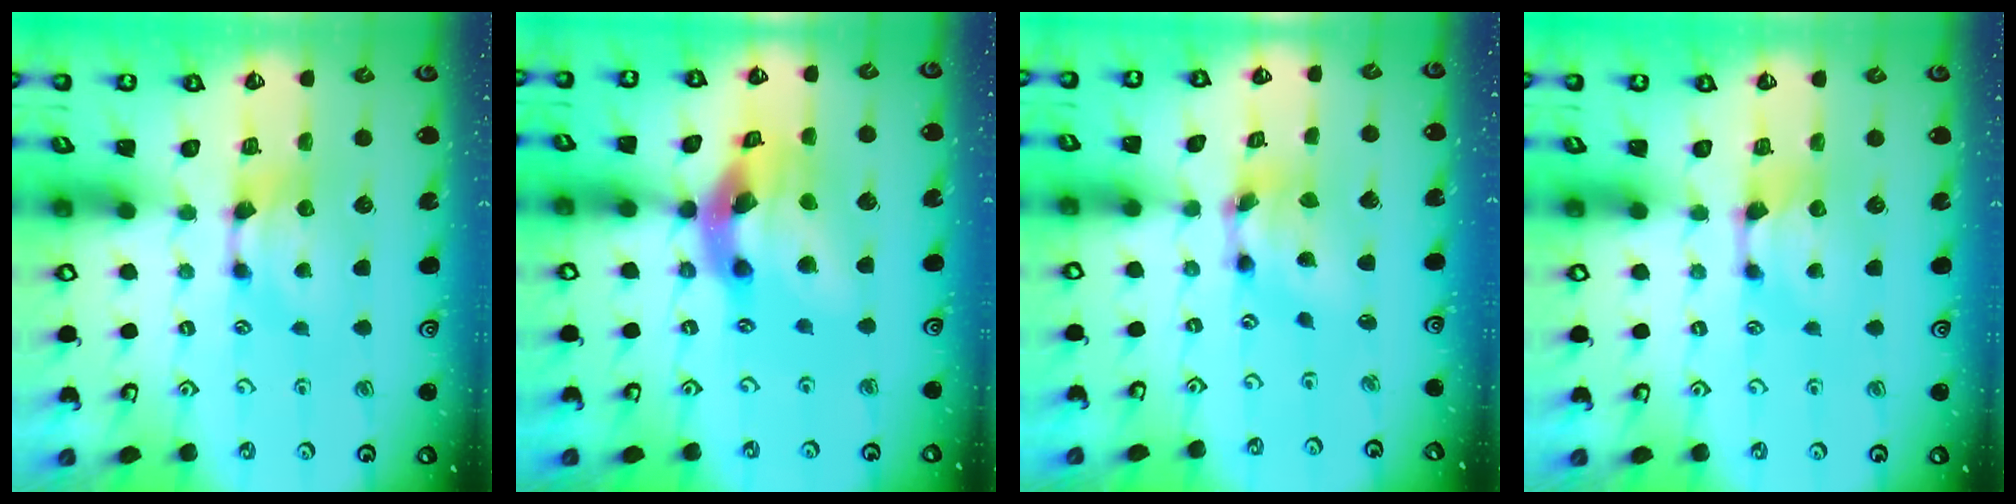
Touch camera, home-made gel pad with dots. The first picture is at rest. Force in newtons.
{"total": 11.4, "press": 11.1, "slide": 2.5}
{"total": 6.2, "press": 5.7, "slide": 2.4}
{"total": 0.0}